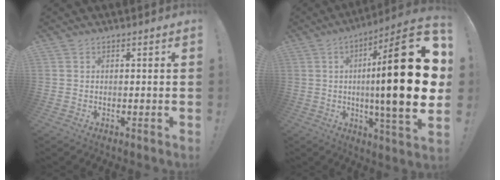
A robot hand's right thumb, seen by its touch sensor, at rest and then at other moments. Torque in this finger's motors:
{"motor_torque": [1.61, 3.40, 2.08, -0.69, 0.34]}